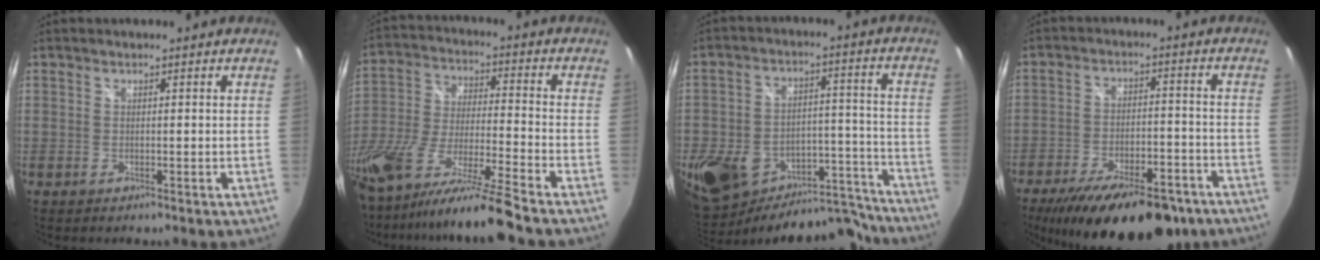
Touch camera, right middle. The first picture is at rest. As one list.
[{"total": 20.1, "force": [-16.4, -0.5, 11.7], "torque": [-0.217, -0.060, -0.292]}, {"total": 23.0, "force": [-17.0, 11.3, 10.6], "torque": [-0.222, 0.012, -0.227]}, {"total": 22.1, "force": [-16.2, 8.1, 12.8], "torque": [-0.225, -0.031, -0.225]}]